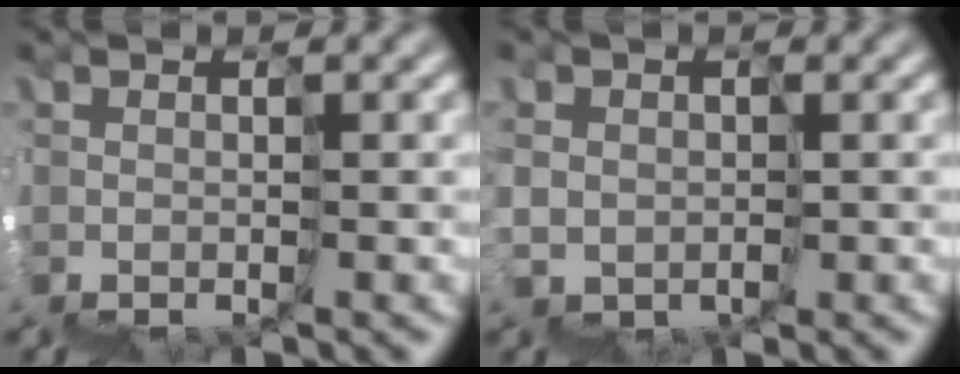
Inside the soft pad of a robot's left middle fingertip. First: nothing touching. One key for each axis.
{"total": 2.1, "fx": 0.2, "fy": 1.8, "fz": -1.1, "tx": 0.030, "ty": 0.007, "tz": 0.001}